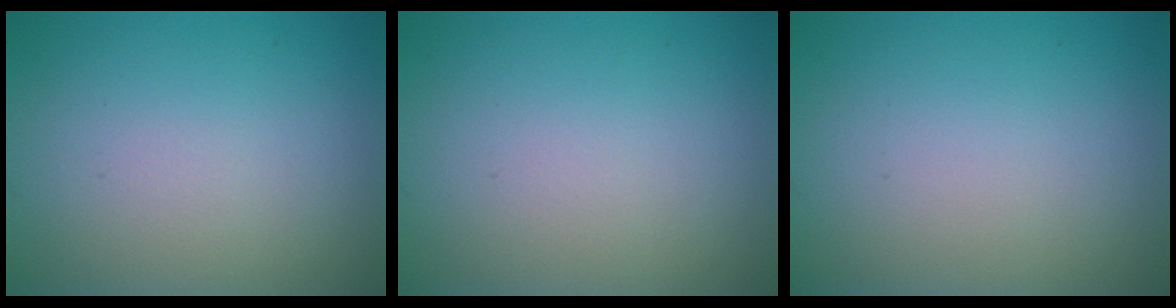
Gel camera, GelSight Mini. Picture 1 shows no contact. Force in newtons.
{"total": 0.0}
{"total": 0.0}